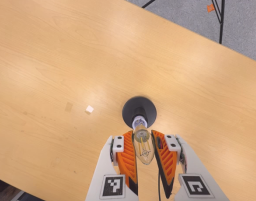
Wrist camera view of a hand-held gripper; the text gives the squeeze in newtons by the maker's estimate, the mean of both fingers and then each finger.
{"total": 20.3, "left": 23.0, "right": 17.7}